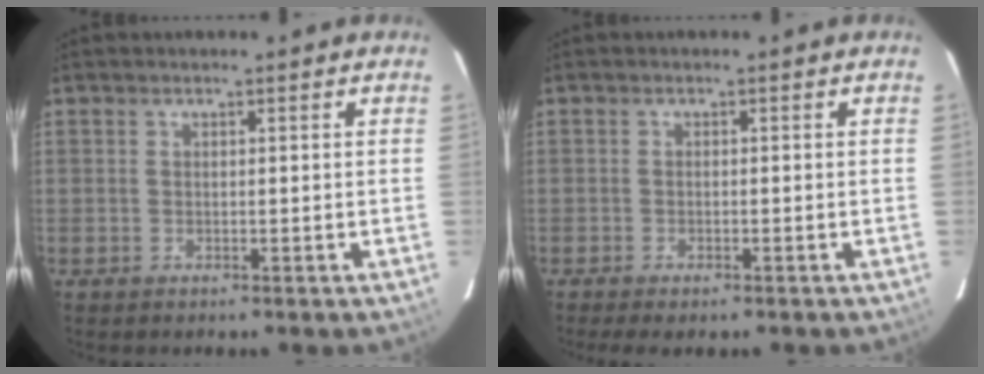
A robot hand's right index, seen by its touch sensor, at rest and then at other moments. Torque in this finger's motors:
{"motor_torque": [0.65, -0.64, 0.31, 0.08]}